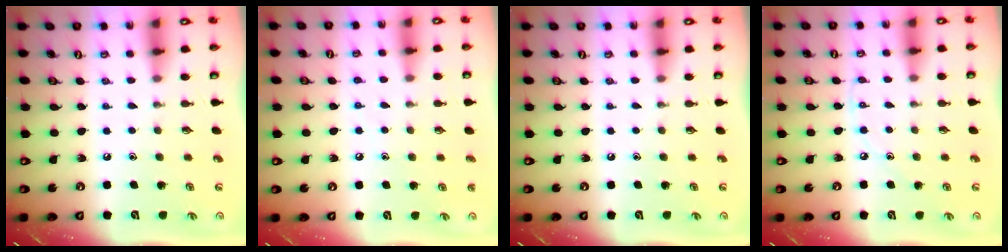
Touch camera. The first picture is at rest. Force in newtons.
{"total": 4.6, "press": 4.5, "slide": 0.5}
{"total": 0.0}
{"total": 4.3, "press": 4.3, "slide": 0.6}